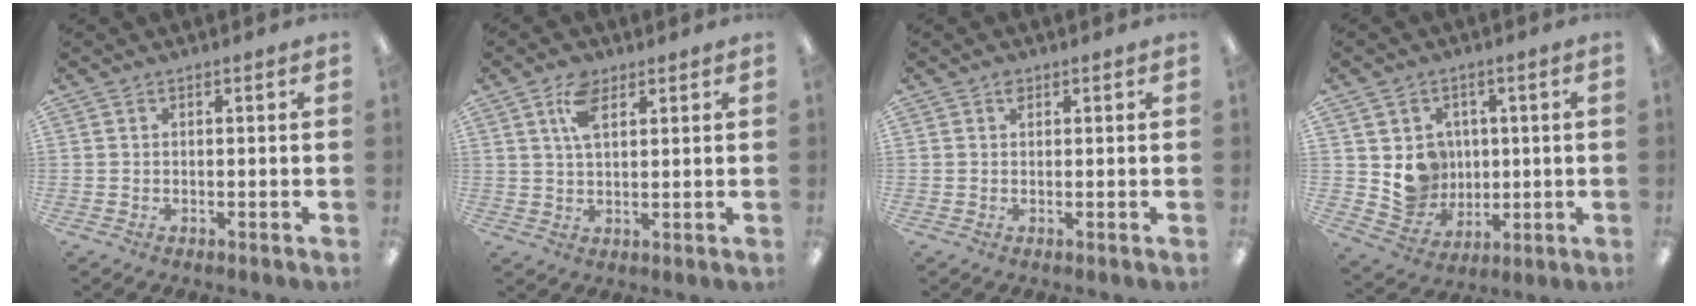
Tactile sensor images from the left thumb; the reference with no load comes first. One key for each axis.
{"total": 6.8, "fx": 3.6, "fy": 3.5, "fz": 4.6, "tx": -0.094, "ty": 0.005, "tz": 0.064}
{"total": 1.4, "fx": 0.8, "fy": 0.8, "fz": 0.8, "tx": -0.010, "ty": -0.002, "tz": 0.012}
{"total": 8.4, "fx": 2.0, "fy": 8.0, "fz": 1.7, "tx": -0.022, "ty": -0.013, "tz": 0.049}